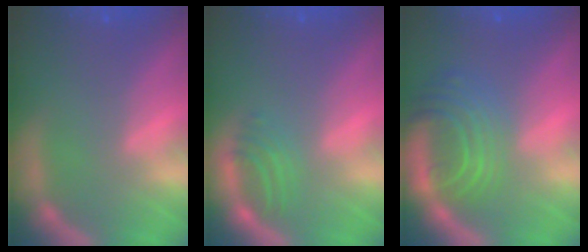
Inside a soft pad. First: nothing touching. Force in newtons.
{"total": 2.5}
{"total": 7.5}